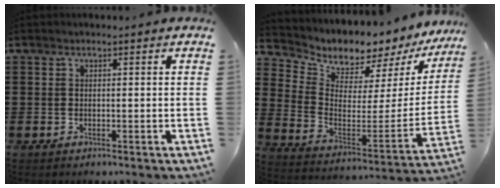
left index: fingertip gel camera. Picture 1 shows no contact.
{"total": 4.9, "force": [4.6, 1.5, -0.4], "torque": [-0.023, -0.058, 0.073]}